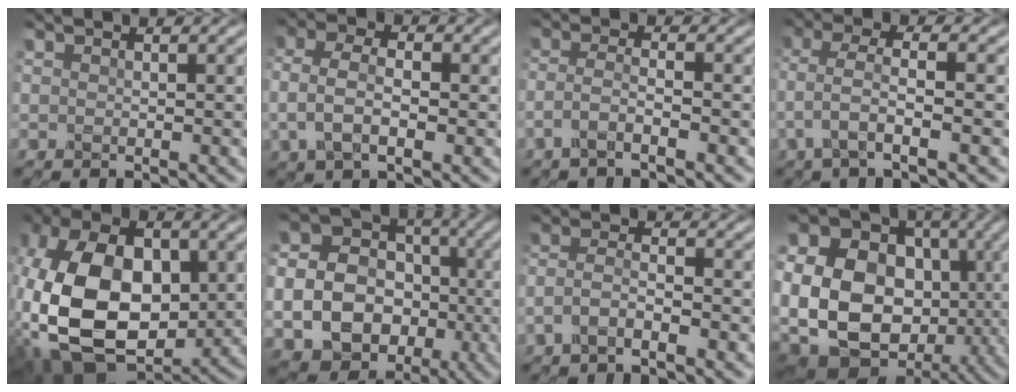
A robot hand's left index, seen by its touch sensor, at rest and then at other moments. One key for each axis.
{"total": 4.5, "fx": -0.4, "fy": 2.5, "fz": 3.7, "tx": -0.079, "ty": 0.001, "tz": -0.014}
{"total": 2.4, "fx": -1.3, "fy": 0.5, "fz": 1.9, "tx": -0.037, "ty": 0.004, "tz": -0.037}
{"total": 4.1, "fx": -1.3, "fy": 1.1, "fz": 3.7, "tx": -0.082, "ty": 0.006, "tz": -0.030}
{"total": 15.8, "fx": -1.7, "fy": 10.1, "fz": 12.1, "tx": -0.258, "ty": -0.006, "tz": -0.036}
{"total": 15.3, "fx": -3.2, "fy": 13.1, "fz": 7.2, "tx": -0.147, "ty": -0.030, "tz": -0.052}
{"total": 2.7, "fx": -1.4, "fy": 0.9, "fz": 2.1, "tx": -0.046, "ty": 0.007, "tz": -0.037}
{"total": 19.7, "fx": -1.0, "fy": 16.3, "fz": 11.1, "tx": -0.221, "ty": 0.003, "tz": -0.045}